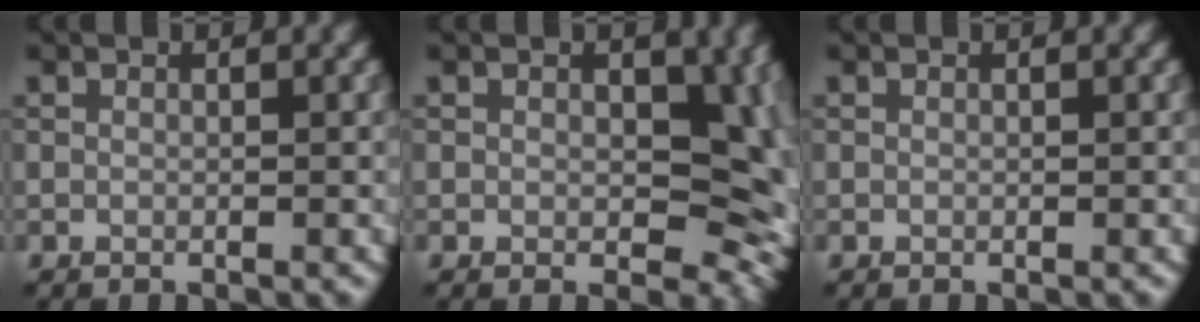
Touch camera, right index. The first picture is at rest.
{"total": 9.3, "force": [0.7, 5.9, 7.1], "torque": [-0.065, -0.009, 0.013]}
{"total": 0.0}